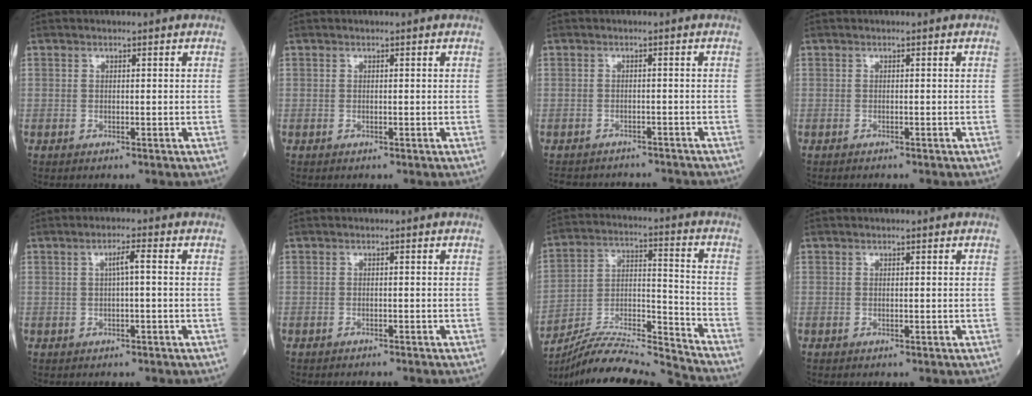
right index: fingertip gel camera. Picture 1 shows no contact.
{"total": 0.0}
{"total": 8.5, "force": [-7.9, 2.8, 1.4], "torque": [-0.024, 0.007, -0.098]}
{"total": 0.7, "force": [-0.7, 0.1, 0.3], "torque": [-0.001, -0.001, -0.010]}
{"total": 2.2, "force": [0.2, 0.1, 2.2], "torque": [-0.038, 0.006, 0.002]}
{"total": 2.1, "force": [-2.0, 0.0, 0.8], "torque": [-0.014, 0.000, -0.024]}
{"total": 17.4, "force": [-16.8, -1.4, 4.3], "torque": [-0.078, 0.019, -0.291]}
{"total": 0.0}